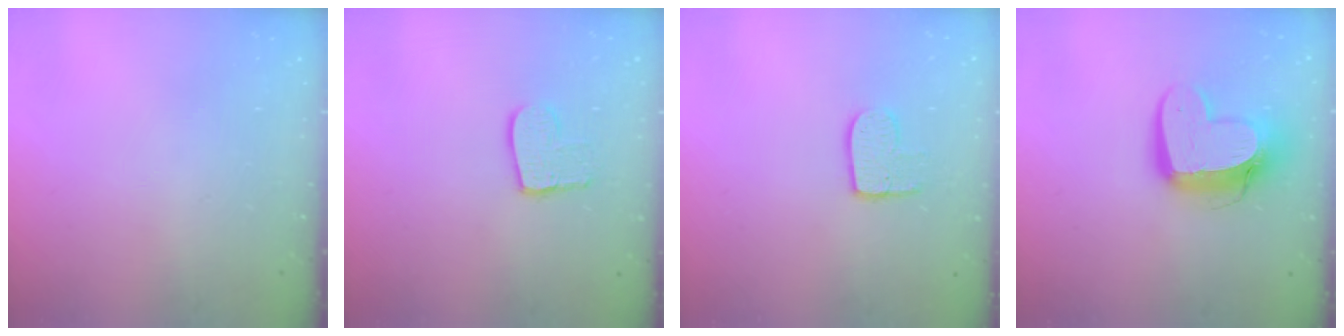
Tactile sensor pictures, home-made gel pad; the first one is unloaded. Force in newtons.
{"total": 9.9, "press": 9.9, "slide": 0.8}
{"total": 8.1, "press": 8.0, "slide": 0.6}
{"total": 14.4, "press": 14.3, "slide": 1.3}